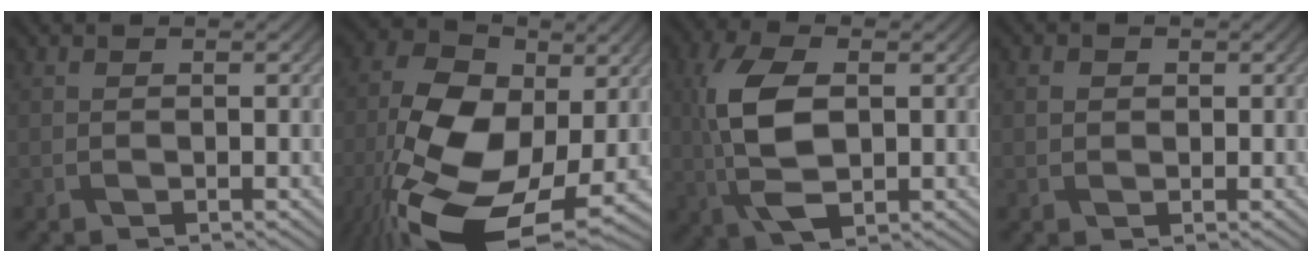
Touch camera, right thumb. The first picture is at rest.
{"total": 18.0, "force": [-4.3, 10.5, 14.1], "torque": [-0.305, -0.010, -0.084]}
{"total": 9.8, "force": [0.4, 5.3, 8.3], "torque": [-0.199, 0.002, 0.007]}
{"total": 1.2, "force": [0.2, 1.1, 0.4], "torque": [-0.011, -0.001, 0.000]}